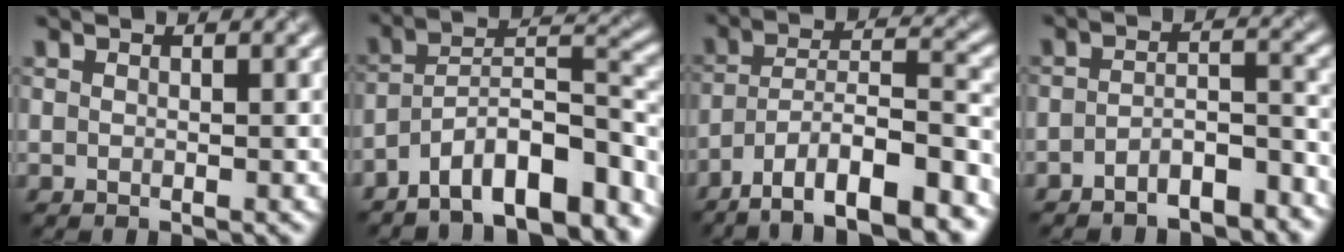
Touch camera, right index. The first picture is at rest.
{"total": 10.4, "force": [-7.5, 3.2, 6.5], "torque": [-0.091, 0.018, -0.134]}
{"total": 11.9, "force": [-8.7, 2.9, 7.5], "torque": [-0.126, 0.011, -0.139]}
{"total": 3.9, "force": [-3.0, 1.1, 2.2], "torque": [-0.038, 0.006, -0.052]}